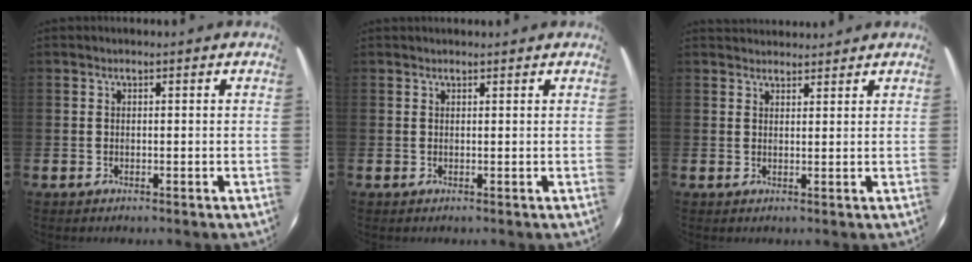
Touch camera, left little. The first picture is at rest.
{"total": 0.6, "force": [0.6, 0.1, 0.0], "torque": [0.008, -0.001, 0.010]}
{"total": 2.2, "force": [2.1, 0.5, -0.4], "torque": [0.012, -0.003, 0.039]}